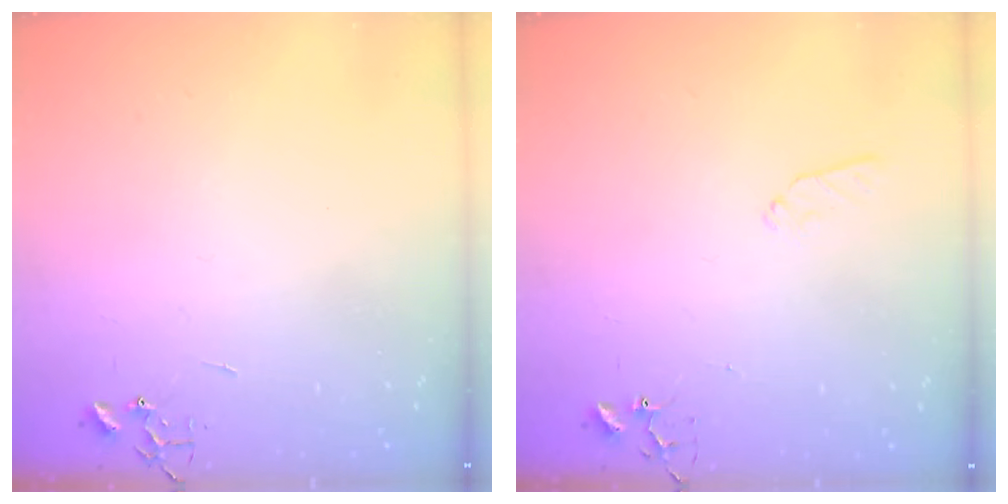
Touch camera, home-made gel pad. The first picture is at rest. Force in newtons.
{"total": 6.6, "press": 6.5, "slide": 0.6}